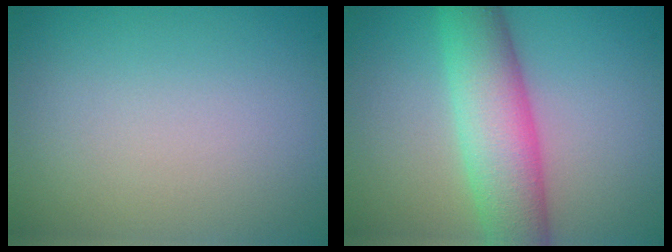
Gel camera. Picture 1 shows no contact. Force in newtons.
{"total": 7.1, "press": 7.1, "slide": 0.2}